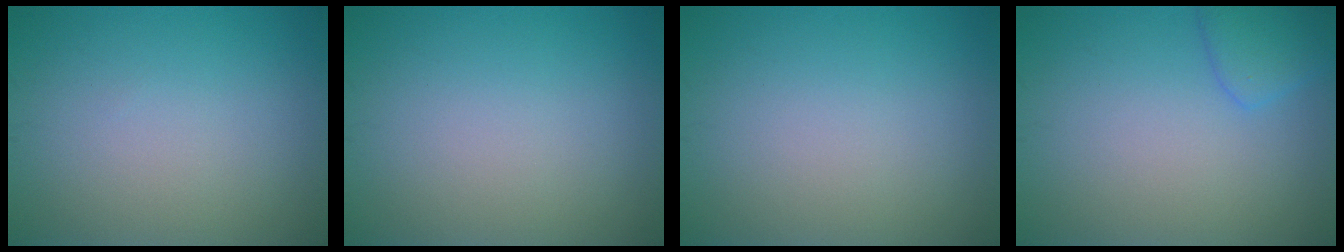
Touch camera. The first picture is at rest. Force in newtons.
{"total": 0.0}
{"total": 0.0}
{"total": 2.4, "press": 2.4, "slide": 0.2}